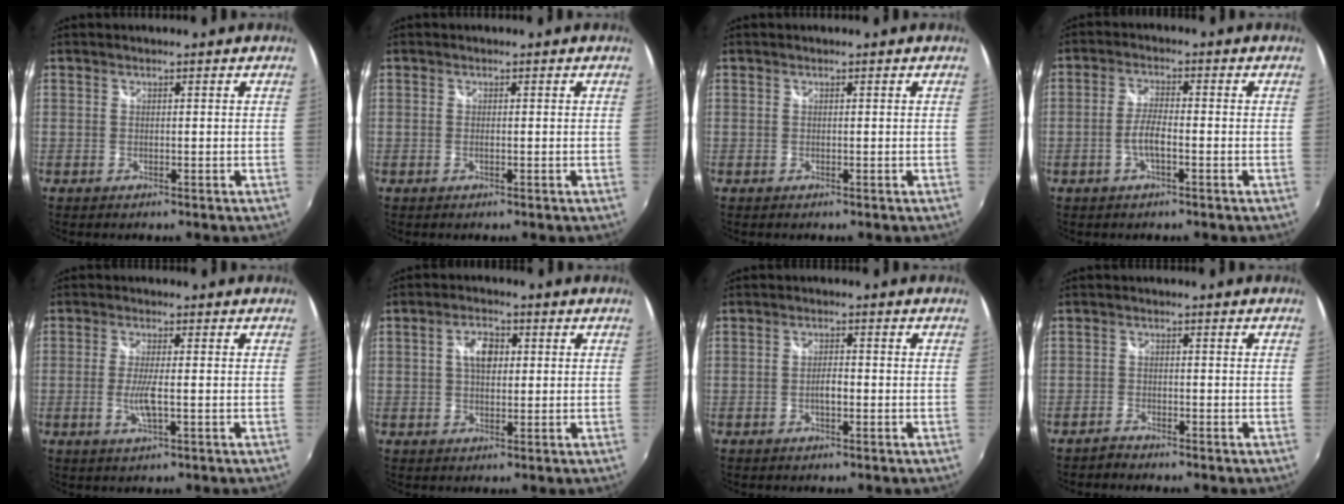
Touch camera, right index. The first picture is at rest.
{"total": 0.6, "force": [-0.2, 0.0, 0.6], "torque": [-0.013, 0.000, -0.004]}
{"total": 0.0}
{"total": 4.0, "force": [-1.5, 1.0, 3.6], "torque": [-0.078, 0.002, -0.029]}
{"total": 4.3, "force": [-1.0, 0.4, 4.1], "torque": [-0.086, -0.008, -0.019]}
{"total": 4.8, "force": [0.9, 2.9, 3.7], "torque": [-0.065, 0.012, 0.015]}
{"total": 2.0, "force": [-0.7, 0.7, 1.7], "torque": [-0.032, 0.001, -0.013]}
{"total": 1.8, "force": [-1.7, 0.4, 0.1], "torque": [-0.010, -0.001, -0.038]}